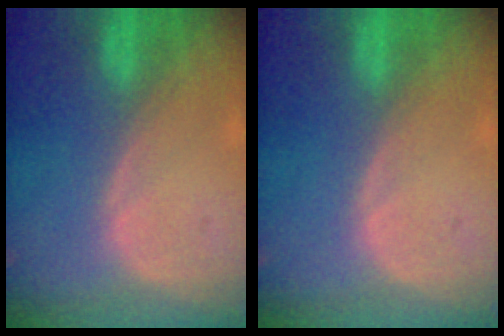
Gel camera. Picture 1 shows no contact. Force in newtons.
{"total": 0.0}